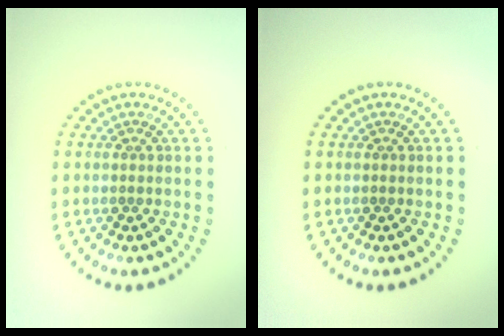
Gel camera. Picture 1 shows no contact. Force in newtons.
{"total": 0.0}